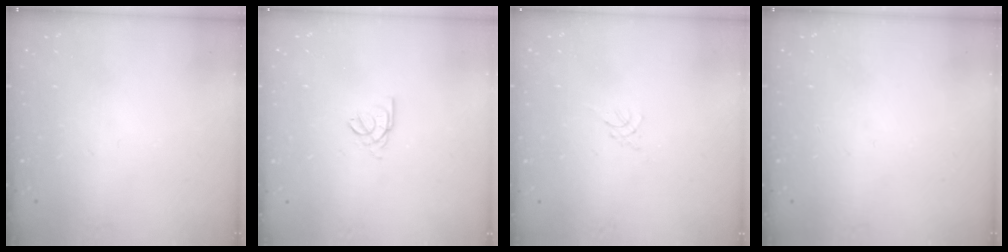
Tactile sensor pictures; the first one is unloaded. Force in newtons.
{"total": 2.5, "press": 2.5, "slide": 0.5}
{"total": 0.0}
{"total": 0.0}